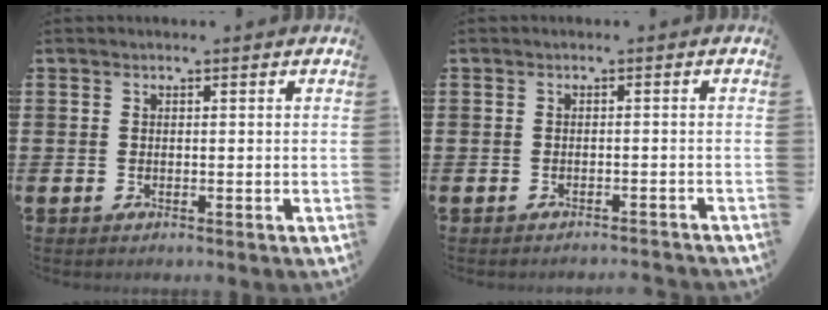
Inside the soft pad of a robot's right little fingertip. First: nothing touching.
{"total": 1.0, "force": [-1.0, -0.2, 0.0], "torque": [-0.001, 0.002, -0.021]}